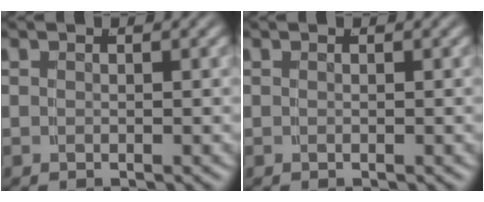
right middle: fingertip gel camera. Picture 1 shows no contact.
{"total": 0.0}